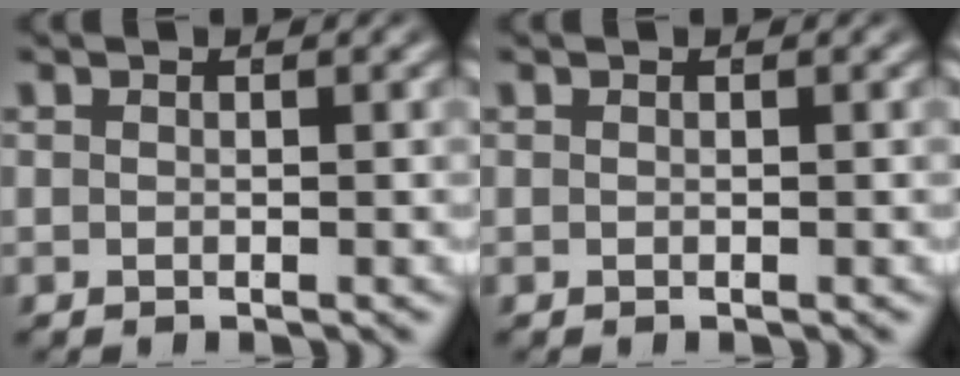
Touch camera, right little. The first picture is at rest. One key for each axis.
{"total": 0.0}